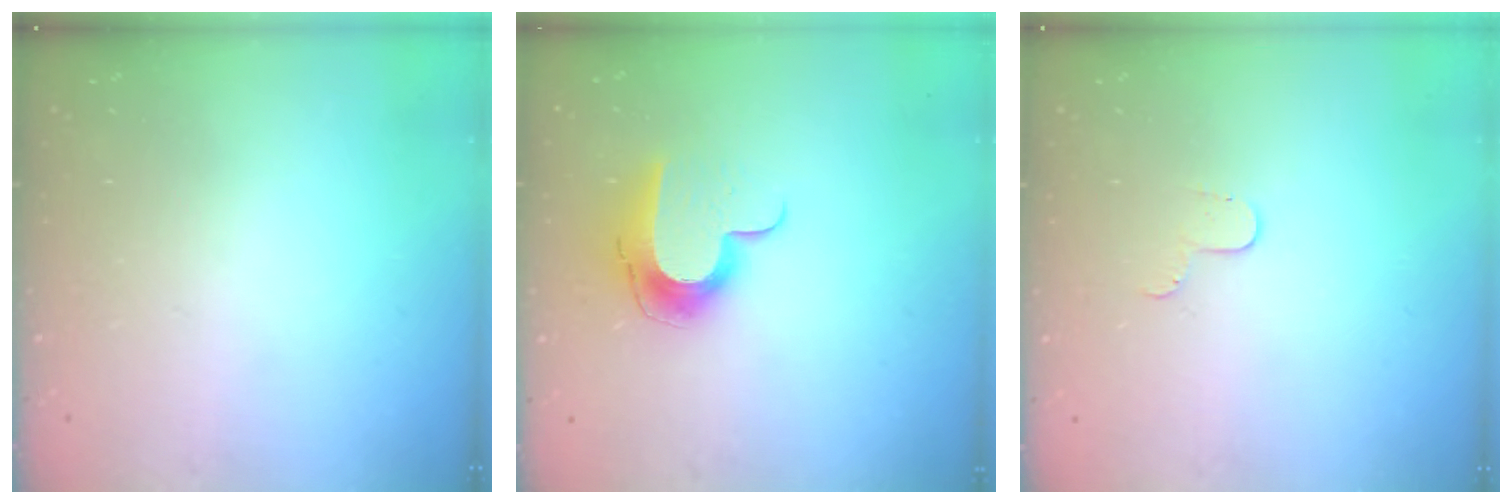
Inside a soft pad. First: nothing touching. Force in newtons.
{"total": 11.2, "press": 11.1, "slide": 0.7}
{"total": 4.2, "press": 4.2, "slide": 0.4}